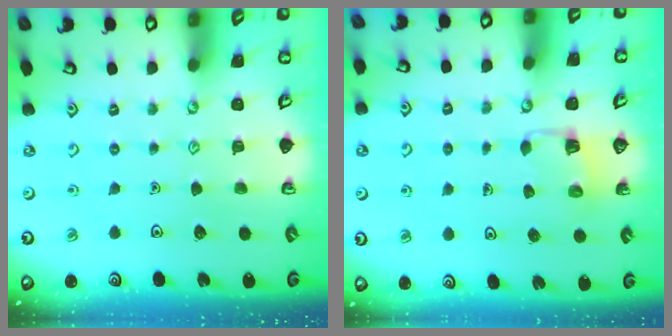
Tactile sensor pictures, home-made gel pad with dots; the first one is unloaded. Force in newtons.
{"total": 3.1, "press": 3.1, "slide": 0.3}